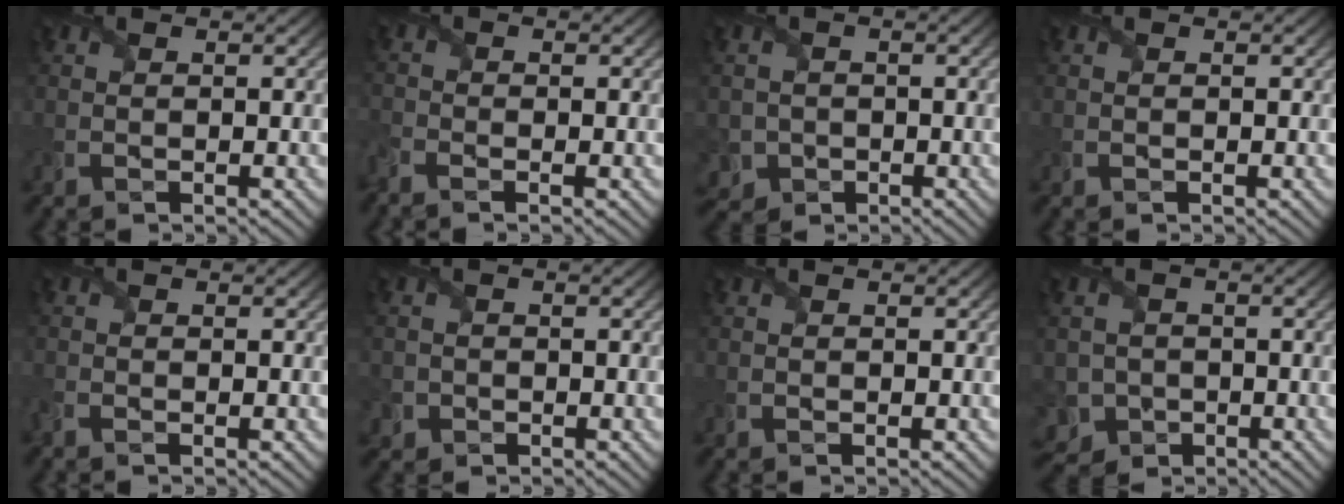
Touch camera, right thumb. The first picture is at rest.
{"total": 2.3, "force": [-2.0, 0.7, 1.0], "torque": [-0.032, -0.015, -0.053]}
{"total": 3.4, "force": [-1.2, 3.1, 0.7], "torque": [-0.023, -0.014, -0.029]}
{"total": 0.0}
{"total": 1.3, "force": [-1.0, 0.5, 0.7], "torque": [-0.026, -0.008, -0.029]}
{"total": 2.0, "force": [-0.9, 1.8, 0.2], "torque": [-0.002, -0.006, -0.018]}
{"total": 0.0}
{"total": 5.2, "force": [-2.1, 4.5, 1.6], "torque": [-0.048, -0.019, -0.042]}